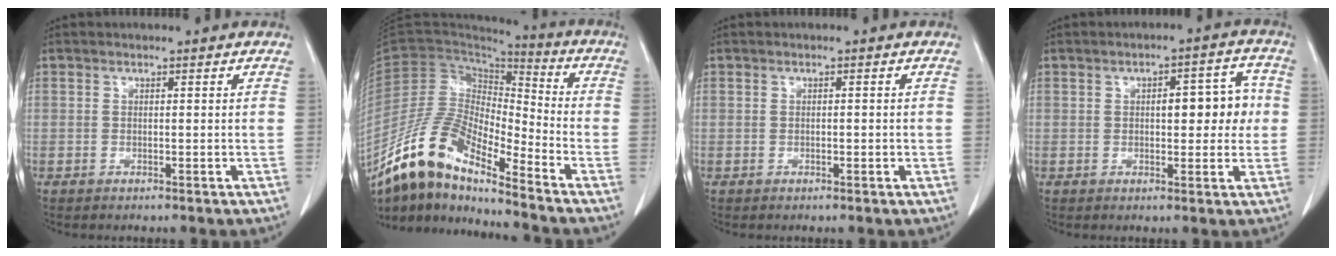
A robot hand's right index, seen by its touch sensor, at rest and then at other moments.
{"total": 15.8, "force": [-12.1, 3.7, 9.5], "torque": [-0.195, 0.019, -0.227]}
{"total": 1.1, "force": [-0.2, 0.6, 0.9], "torque": [-0.021, 0.003, -0.001]}
{"total": 8.1, "force": [0.7, 3.5, 7.3], "torque": [-0.094, 0.029, 0.016]}